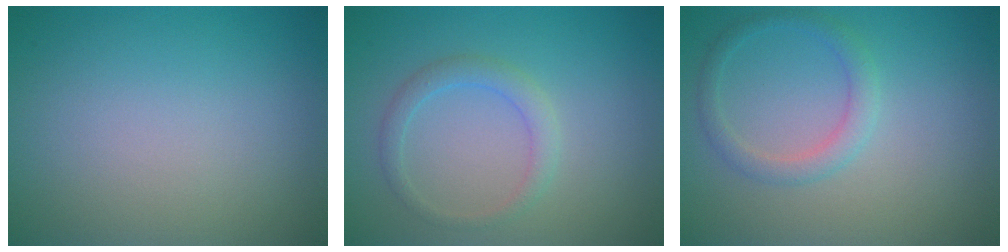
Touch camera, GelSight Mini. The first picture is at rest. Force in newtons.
{"total": 1.8, "press": 1.8, "slide": 0.0}
{"total": 2.0, "press": 2.0, "slide": 0.1}